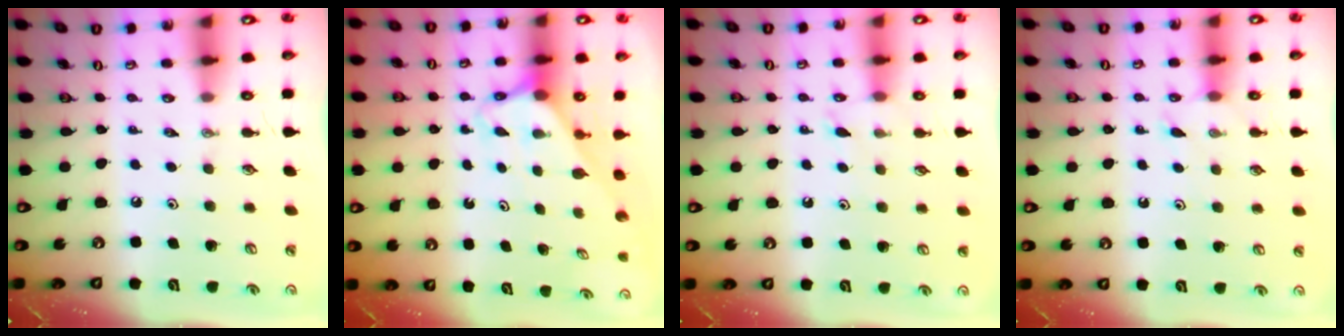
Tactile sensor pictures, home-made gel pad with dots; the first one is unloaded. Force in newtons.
{"total": 2.7, "press": 2.7, "slide": 0.2}
{"total": 5.5, "press": 5.5, "slide": 0.7}
{"total": 4.9, "press": 4.9, "slide": 0.6}